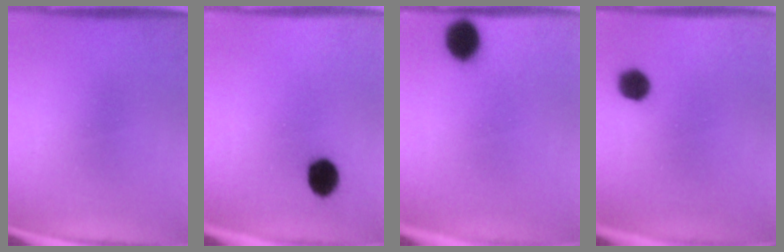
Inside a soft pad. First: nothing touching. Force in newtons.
{"total": 6.2}
{"total": 6.3}
{"total": 4.8}